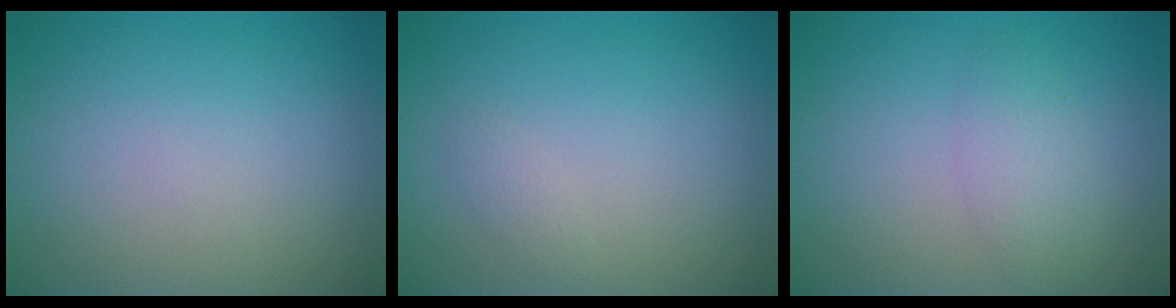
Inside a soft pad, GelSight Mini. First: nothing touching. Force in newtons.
{"total": 0.7, "press": 0.7, "slide": 0.0}
{"total": 2.3, "press": 2.3, "slide": 0.1}